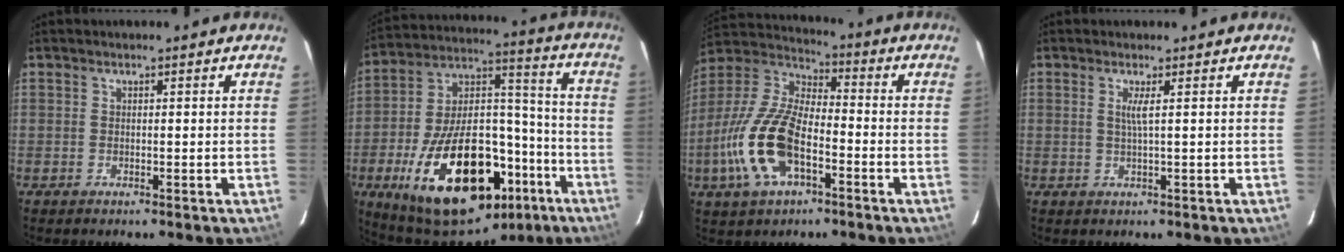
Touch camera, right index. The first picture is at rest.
{"total": 31.6, "force": [-15.8, 16.1, 22.1], "torque": [-0.398, 0.025, -0.222]}
{"total": 17.2, "force": [-6.2, 7.6, 14.1], "torque": [-0.308, -0.007, -0.123]}
{"total": 1.7, "force": [0.6, -0.6, 1.5], "torque": [-0.028, -0.002, 0.012]}